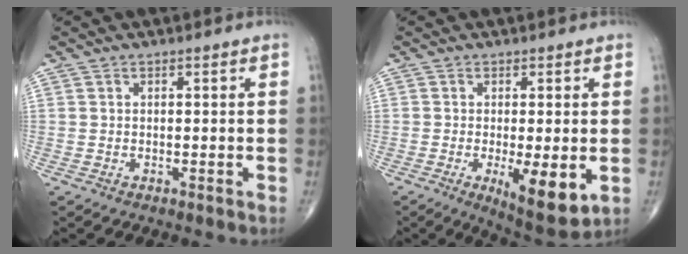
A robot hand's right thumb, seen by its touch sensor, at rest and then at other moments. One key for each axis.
{"total": 9.3, "fx": -2.2, "fy": 2.8, "fz": 8.6, "tx": -0.127, "ty": -0.026, "tz": -0.030}